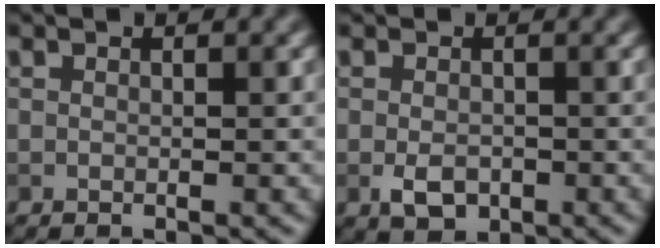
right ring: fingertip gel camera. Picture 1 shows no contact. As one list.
[{"total": 2.7, "force": [-0.8, 1.9, 1.7], "torque": [-0.031, -0.006, -0.015]}]